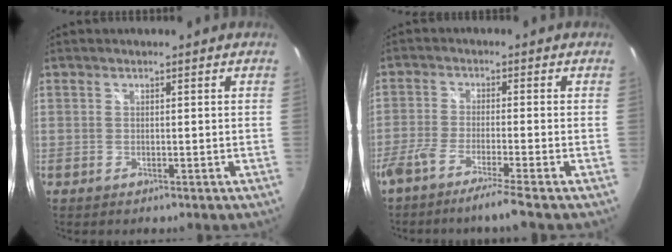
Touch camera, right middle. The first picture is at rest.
{"total": 6.9, "force": [-5.5, -1.0, 4.0], "torque": [-0.092, -0.017, -0.101]}